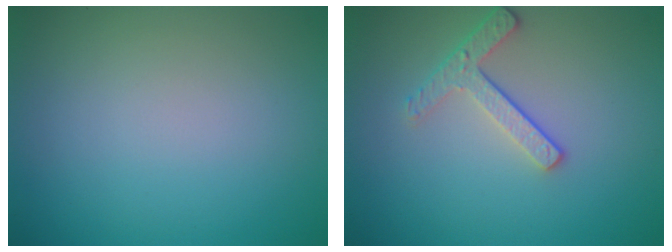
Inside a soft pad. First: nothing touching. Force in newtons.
{"total": 2.6, "press": 2.2, "slide": 1.3}